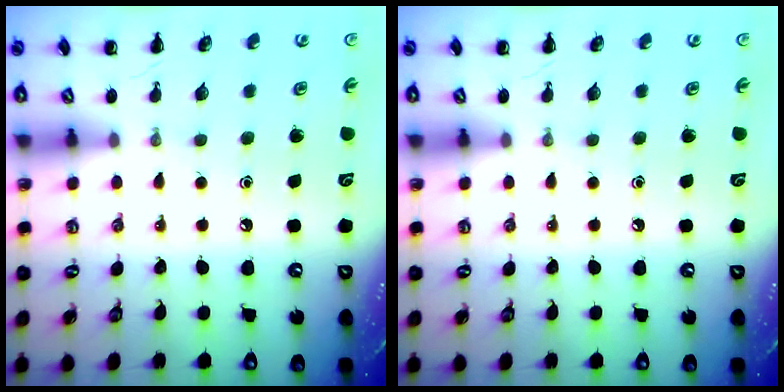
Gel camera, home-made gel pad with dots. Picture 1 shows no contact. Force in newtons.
{"total": 0.0}